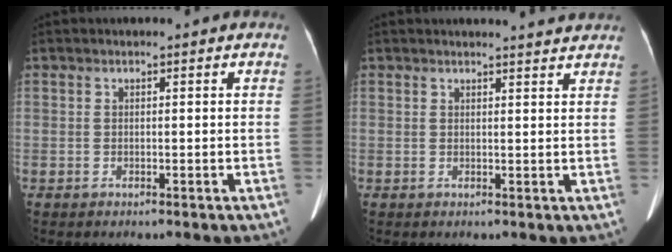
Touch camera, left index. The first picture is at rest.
{"total": 4.5, "force": [4.4, -0.1, 1.1], "torque": [-0.018, 0.003, 0.042]}